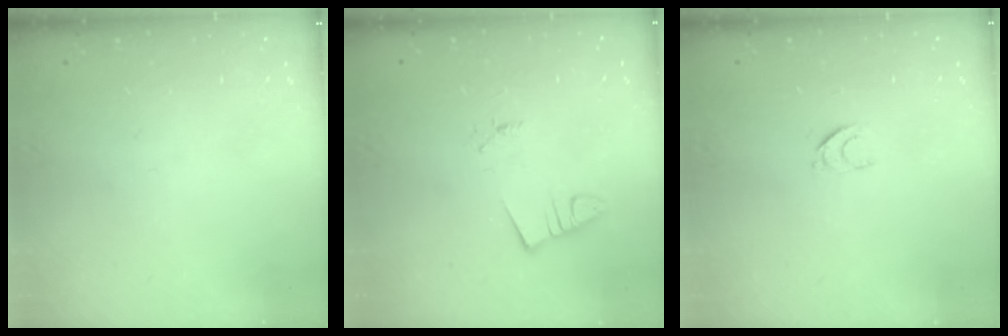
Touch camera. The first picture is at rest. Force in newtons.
{"total": 1.0, "press": 1.0, "slide": 0.0}
{"total": 4.9, "press": 4.8, "slide": 0.4}